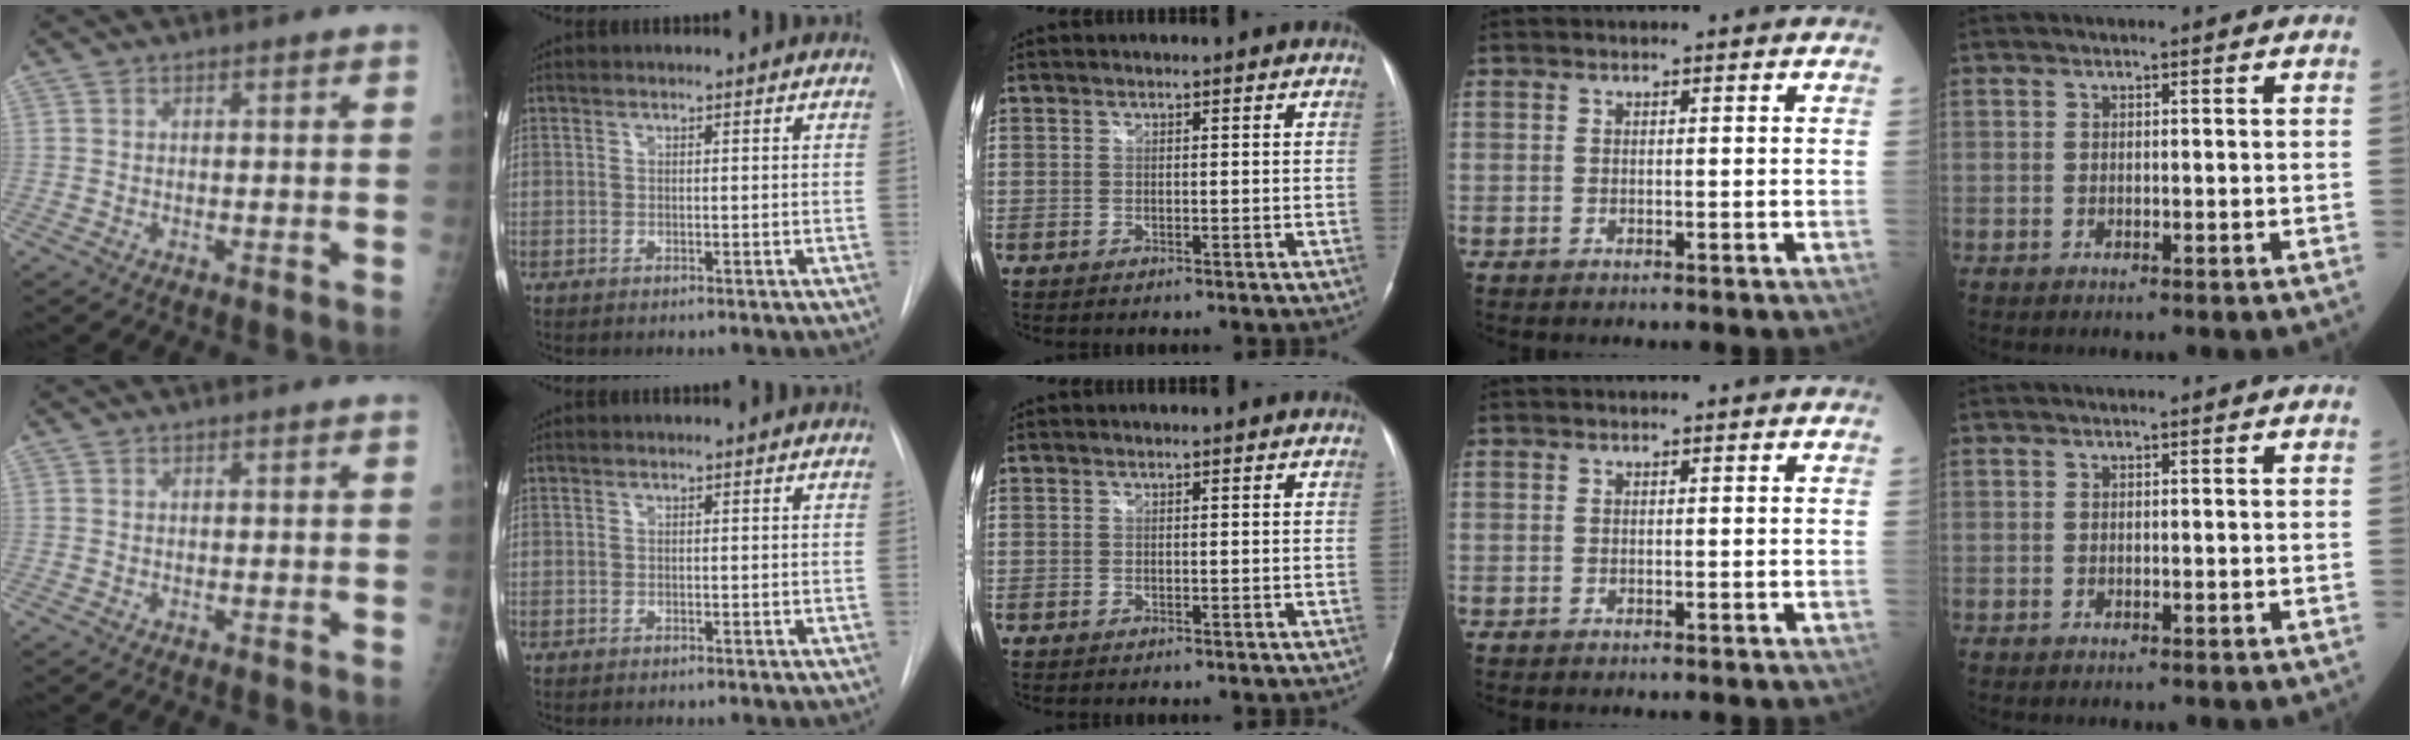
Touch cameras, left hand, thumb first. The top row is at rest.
{}